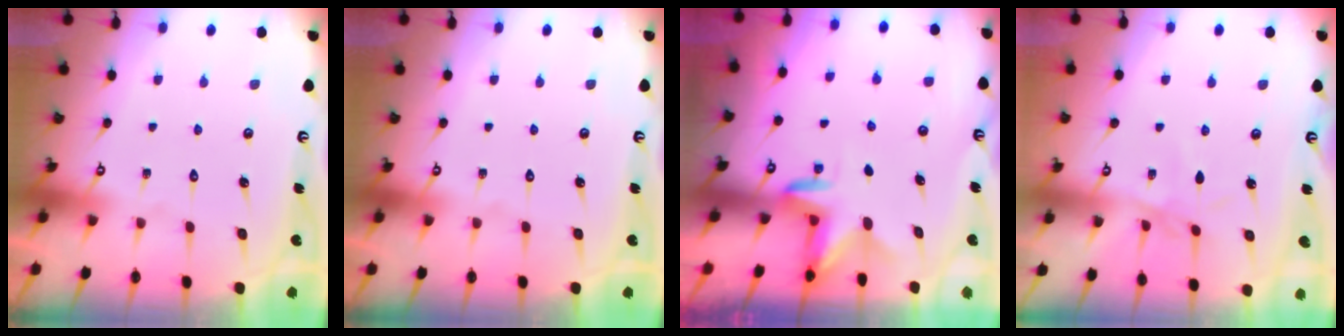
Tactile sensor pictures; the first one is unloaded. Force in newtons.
{"total": 0.0}
{"total": 4.2, "press": 4.2, "slide": 0.6}
{"total": 2.6, "press": 2.6, "slide": 0.1}